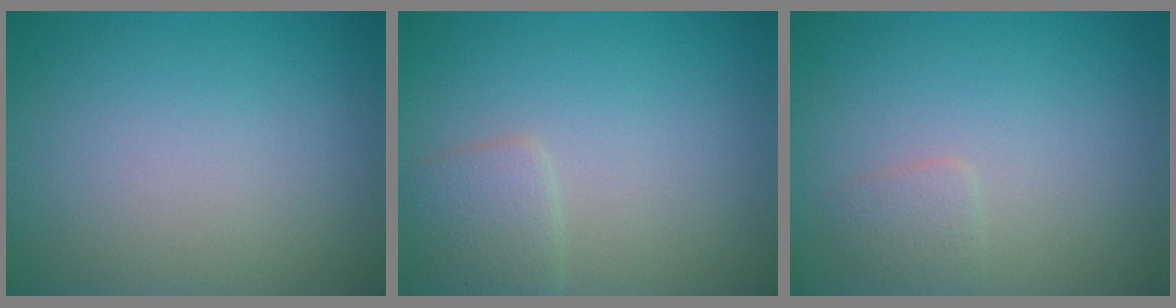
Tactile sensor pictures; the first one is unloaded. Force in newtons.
{"total": 1.9, "press": 1.9, "slide": 0.1}
{"total": 1.2, "press": 1.2, "slide": 0.0}